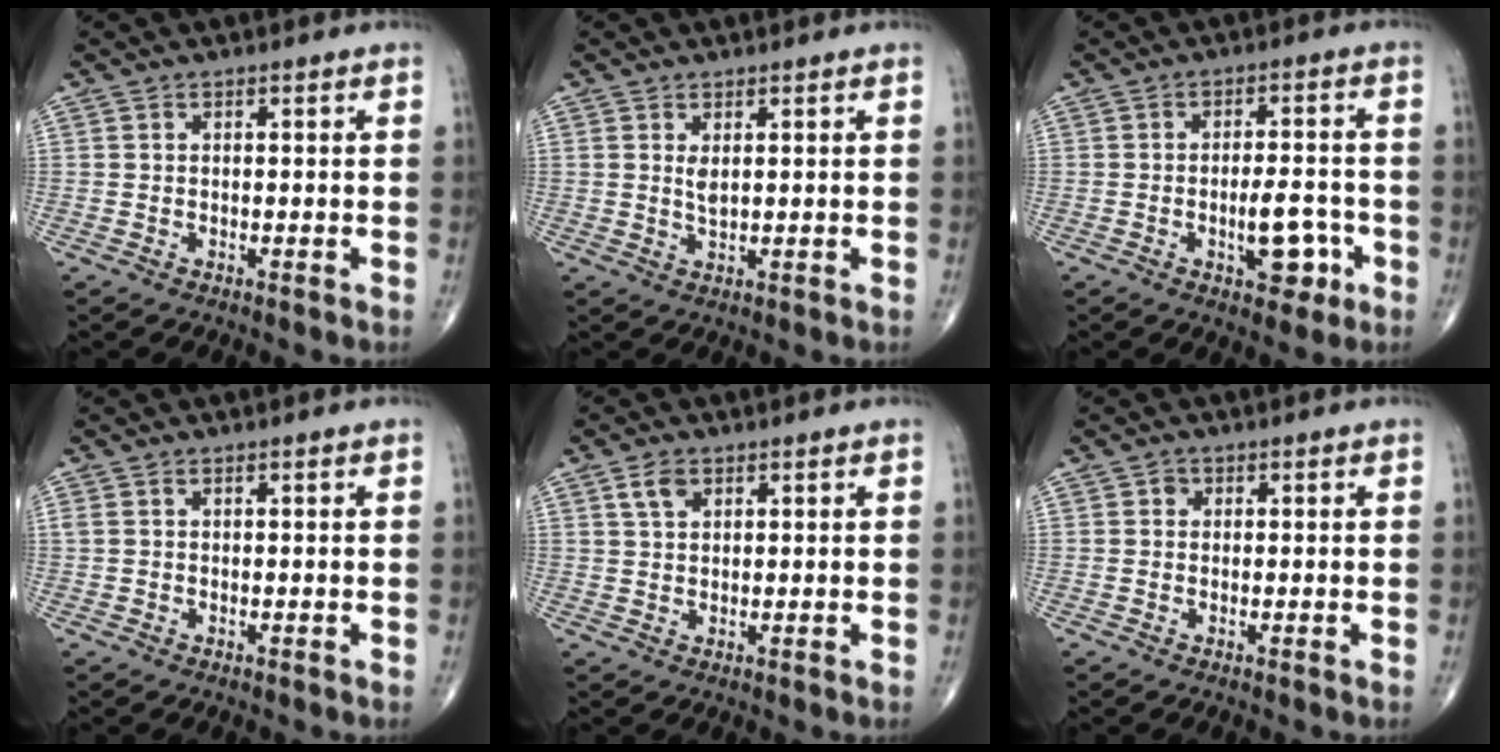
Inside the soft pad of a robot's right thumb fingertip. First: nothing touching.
{"total": 2.0, "force": [0.8, 0.8, 1.7], "torque": [-0.031, -0.009, 0.019]}
{"total": 7.6, "force": [-2.6, 3.6, 6.2], "torque": [-0.071, 0.017, -0.033]}
{"total": 1.1, "force": [0.5, 0.6, 0.8], "torque": [-0.022, 0.014, 0.015]}
{"total": 3.2, "force": [1.6, 1.9, 2.0], "torque": [-0.034, -0.003, 0.033]}
{"total": 1.1, "force": [0.2, 1.0, 0.3], "torque": [0.002, 0.002, 0.000]}